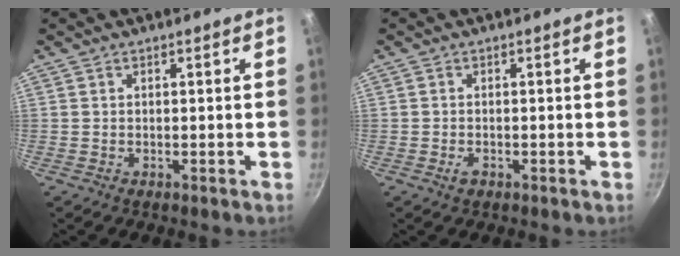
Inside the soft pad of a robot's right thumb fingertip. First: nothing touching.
{"total": 1.5, "force": [-0.7, 0.9, 1.0], "torque": [-0.020, 0.002, -0.015]}